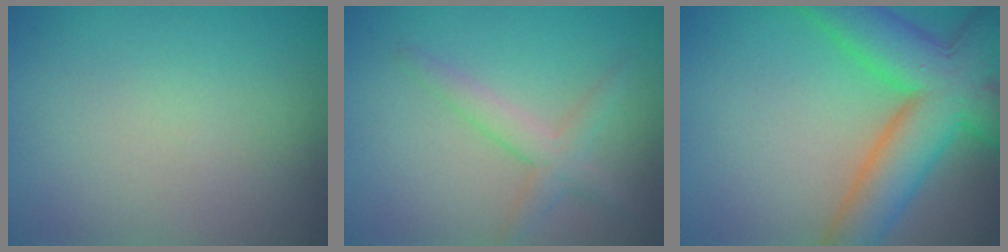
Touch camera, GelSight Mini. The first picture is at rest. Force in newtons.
{"total": 2.4, "press": 2.4, "slide": 0.2}
{"total": 10.6, "press": 10.6, "slide": 0.4}